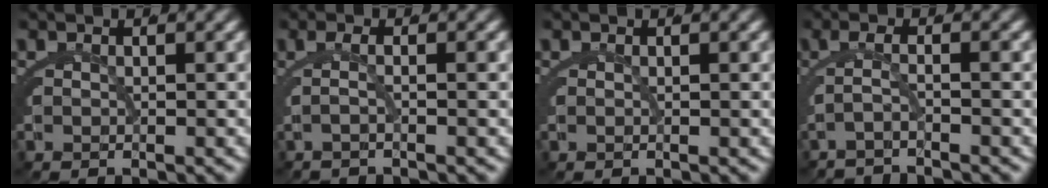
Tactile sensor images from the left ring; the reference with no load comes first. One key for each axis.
{"total": 2.3, "fx": -0.5, "fy": -0.3, "fz": 2.2, "tx": -0.038, "ty": 0.007, "tz": -0.010}
{"total": 0.5, "fx": 0.3, "fy": 0.3, "fz": 0.4, "tx": -0.006, "ty": 0.005, "tz": 0.002}
{"total": 2.6, "fx": -1.8, "fy": 0.0, "fz": 1.9, "tx": -0.042, "ty": -0.009, "tz": -0.023}